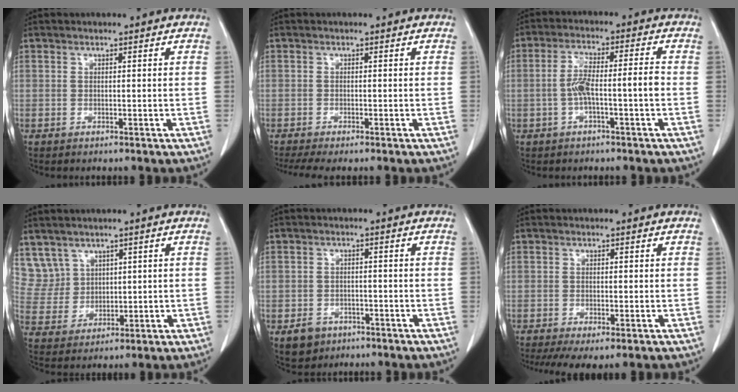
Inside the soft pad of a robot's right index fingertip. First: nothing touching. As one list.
[{"total": 4.1, "force": [-3.3, 0.5, 2.4], "torque": [-0.039, -0.010, -0.053]}, {"total": 6.3, "force": [-1.3, 0.6, 6.1], "torque": [-0.120, 0.024, -0.021]}, {"total": 6.6, "force": [4.1, 5.1, -0.1], "torque": [0.000, 0.016, 0.100]}, {"total": 3.7, "force": [-2.1, 2.9, 0.9], "torque": [-0.015, 0.006, -0.024]}, {"total": 5.5, "force": [-3.2, 1.6, 4.1], "torque": [-0.067, -0.014, -0.053]}]